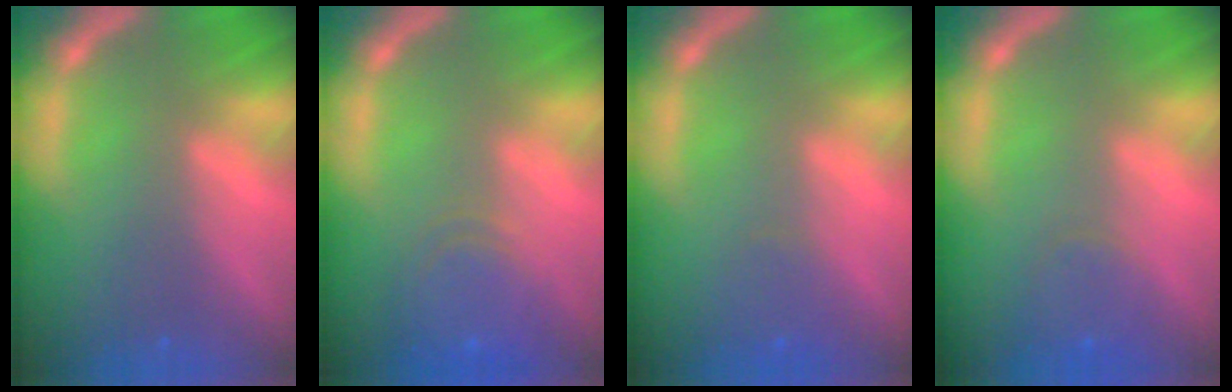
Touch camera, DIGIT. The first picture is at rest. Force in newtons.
{"total": 5.5}
{"total": 1.4}
{"total": 2.4}